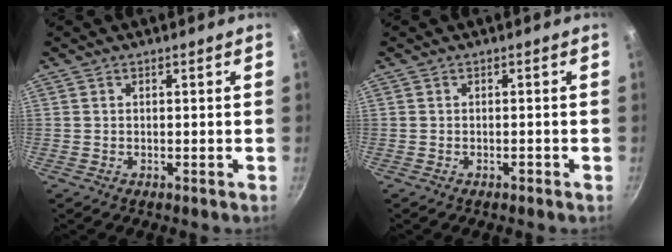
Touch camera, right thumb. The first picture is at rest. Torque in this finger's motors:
{"motor_torque": [-0.24, -0.27, 0.16, -0.05, 0.00]}